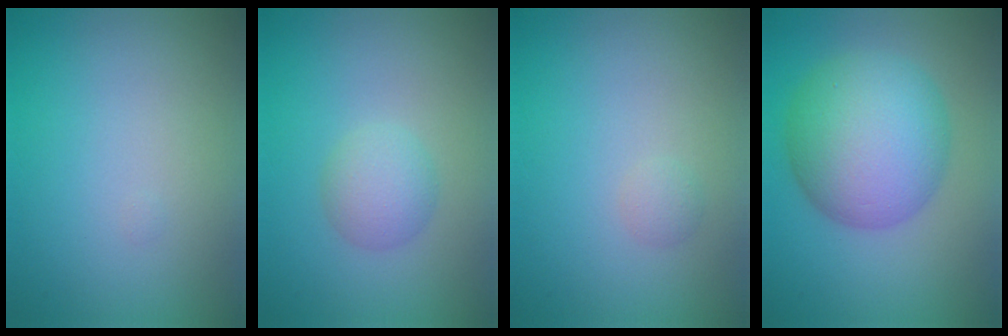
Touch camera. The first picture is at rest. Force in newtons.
{"total": 2.5, "press": 2.5, "slide": 0.0}
{"total": 0.7, "press": 0.7, "slide": 0.0}
{"total": 9.6, "press": 9.6, "slide": 0.3}